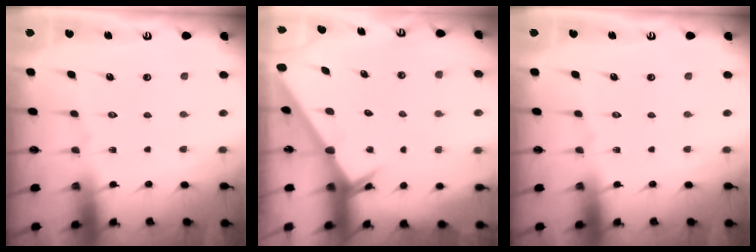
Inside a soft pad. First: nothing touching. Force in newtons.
{"total": 2.5, "press": 2.5, "slide": 0.1}
{"total": 0.0}